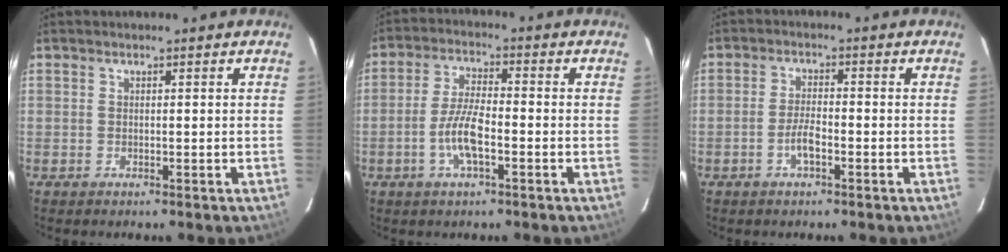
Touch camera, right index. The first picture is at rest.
{"total": 7.1, "force": [-2.6, 2.0, 6.3], "torque": [-0.131, 0.003, -0.053]}
{"total": 3.6, "force": [-1.8, 1.1, 2.9], "torque": [-0.064, 0.004, -0.034]}